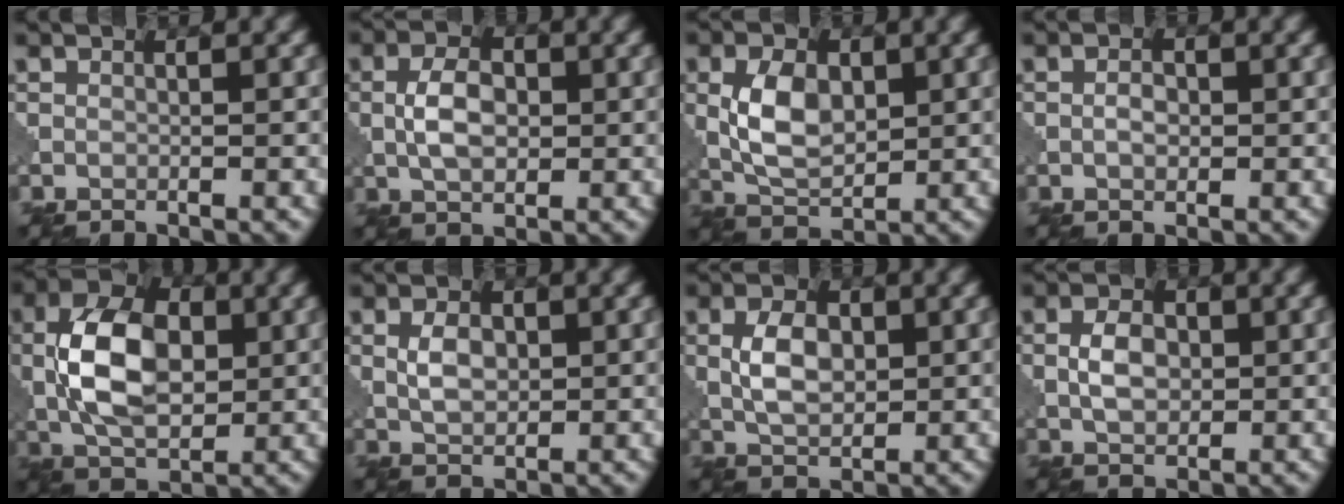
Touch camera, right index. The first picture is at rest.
{"total": 3.6, "force": [0.3, 2.2, 2.8], "torque": [-0.057, 0.002, 0.006]}
{"total": 5.0, "force": [0.8, 3.1, 3.8], "torque": [-0.077, 0.000, 0.020]}
{"total": 1.3, "force": [0.0, 0.8, 1.0], "torque": [-0.016, 0.001, -0.001]}
{"total": 8.4, "force": [0.7, 5.2, 6.5], "torque": [-0.134, 0.006, 0.008]}
{"total": 2.6, "force": [0.7, 1.7, 1.9], "torque": [-0.037, -0.001, 0.015]}
{"total": 3.9, "force": [0.7, 2.4, 3.0], "torque": [-0.062, 0.001, 0.016]}
{"total": 2.9, "force": [0.4, 2.0, 2.1], "torque": [-0.042, 0.000, 0.008]}